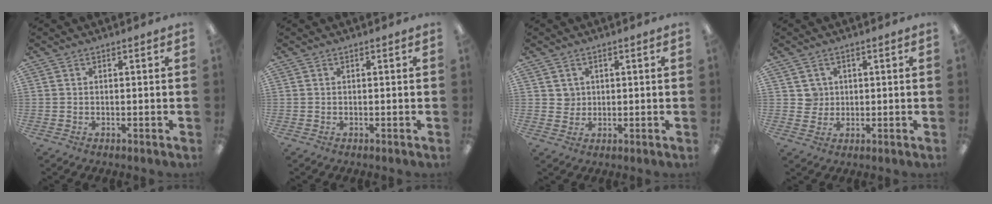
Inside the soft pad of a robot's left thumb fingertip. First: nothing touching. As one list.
[{"total": 0.0}, {"total": 2.8, "force": [1.2, 2.6, 0.2], "torque": [-0.003, 0.000, 0.019]}, {"total": 3.6, "force": [1.3, 3.3, 0.1], "torque": [0.002, 0.001, 0.021]}]